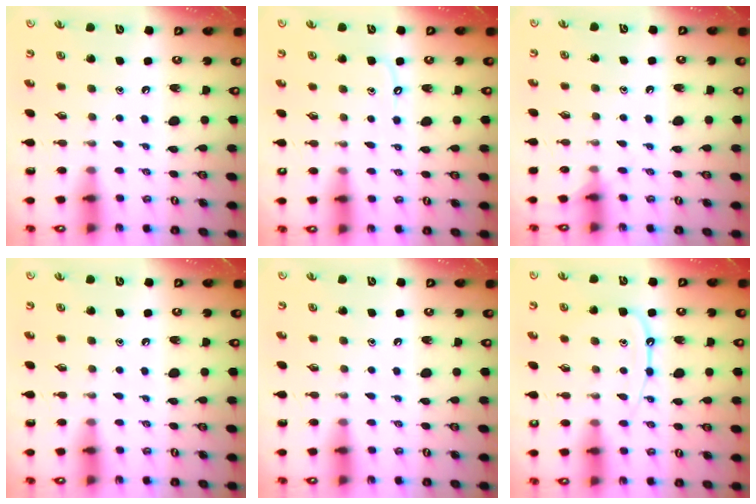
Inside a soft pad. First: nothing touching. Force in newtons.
{"total": 6.0, "press": 5.9, "slide": 0.8}
{"total": 6.0, "press": 6.0, "slide": 0.6}
{"total": 0.0}
{"total": 0.0}
{"total": 10.9, "press": 10.8, "slide": 0.9}